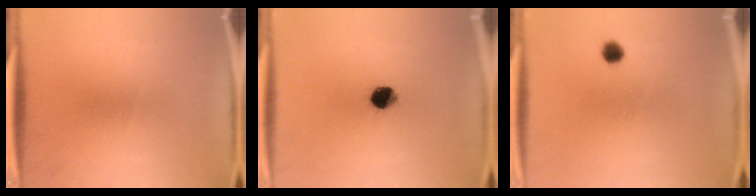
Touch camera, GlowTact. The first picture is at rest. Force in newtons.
{"total": 6.6}
{"total": 1.8}